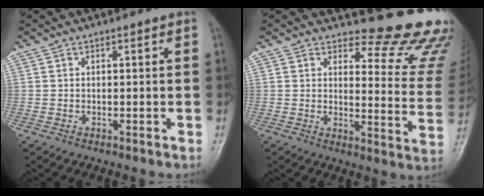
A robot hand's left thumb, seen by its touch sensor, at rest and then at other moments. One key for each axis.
{"total": 16.1, "fx": 15.2, "fy": 3.7, "fz": 3.9, "tx": 0.000, "ty": -0.170, "tz": 0.155}